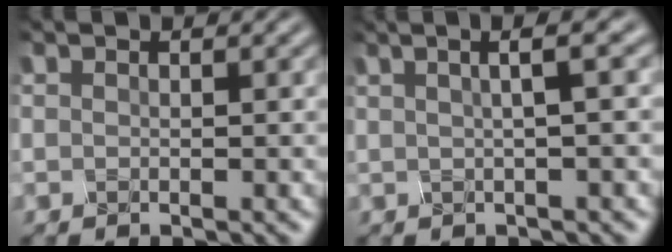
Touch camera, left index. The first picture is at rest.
{"total": 3.8, "force": [1.3, 0.9, 3.5], "torque": [-0.044, 0.024, 0.012]}